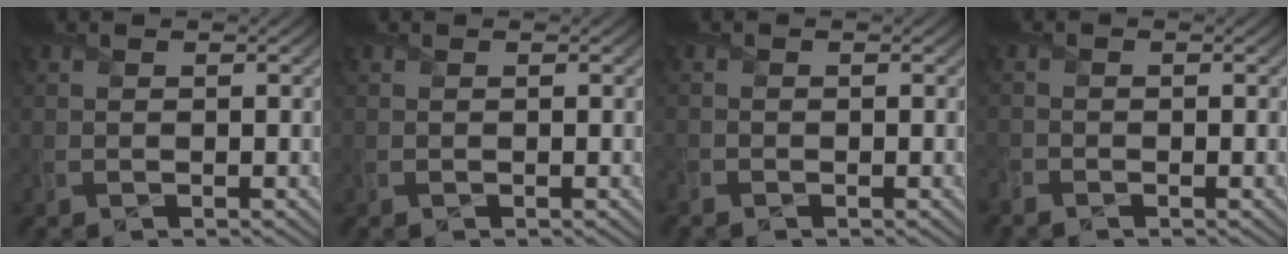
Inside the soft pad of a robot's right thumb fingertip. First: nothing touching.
{"total": 0.0}
{"total": 1.0, "force": [-0.9, 0.3, 0.1], "torque": [-0.006, -0.006, -0.021]}
{"total": 1.4, "force": [-1.3, 0.4, 0.3], "torque": [-0.012, -0.009, -0.034]}